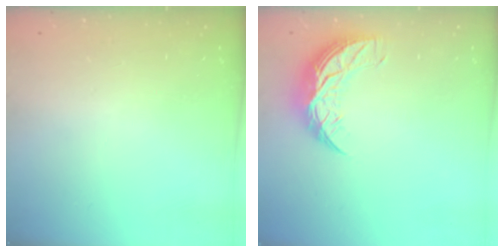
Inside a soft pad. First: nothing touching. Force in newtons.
{"total": 9.9, "press": 9.9, "slide": 0.5}